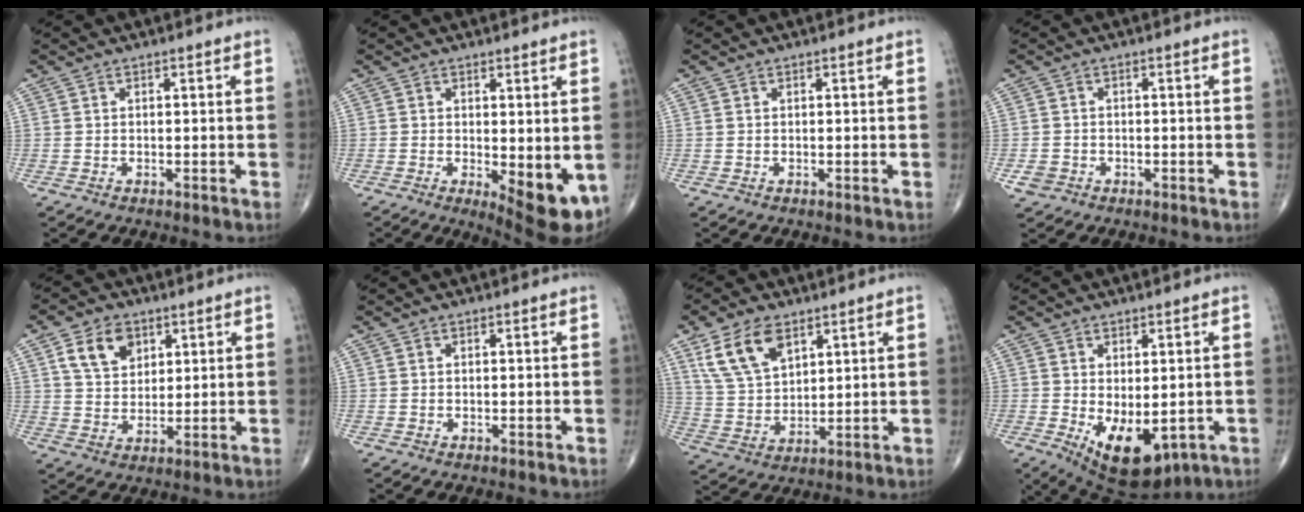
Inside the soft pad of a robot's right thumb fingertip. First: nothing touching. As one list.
[{"total": 9.1, "force": [-1.6, 3.4, 8.2], "torque": [-0.099, -0.022, -0.012]}, {"total": 0.0}, {"total": 2.6, "force": [-1.1, 2.2, 0.8], "torque": [-0.011, 0.007, -0.017]}, {"total": 8.4, "force": [3.8, 5.9, 4.6], "torque": [-0.058, -0.014, 0.070]}, {"total": 0.0}, {"total": 11.3, "force": [6.1, 6.4, 7.1], "torque": [-0.122, -0.022, 0.128]}, {"total": 10.4, "force": [-2.1, 5.4, 8.7], "torque": [-0.120, -0.010, -0.008]}]